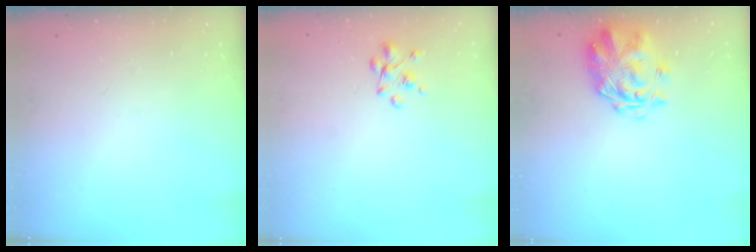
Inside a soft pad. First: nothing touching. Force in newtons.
{"total": 3.7, "press": 3.5, "slide": 1.1}
{"total": 3.2, "press": 2.8, "slide": 1.6}